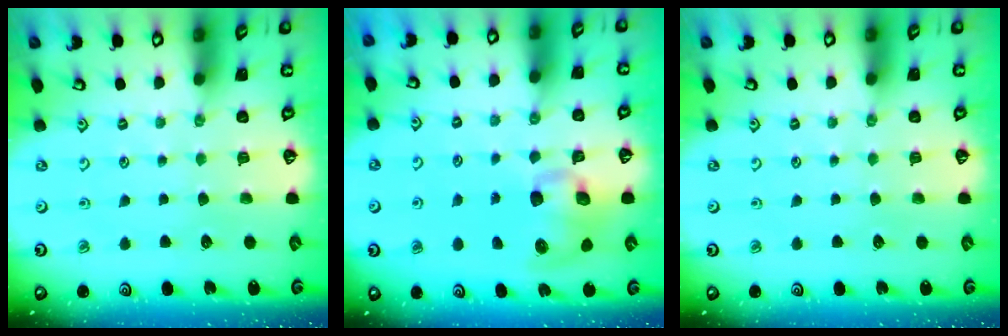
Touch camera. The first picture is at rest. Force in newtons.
{"total": 9.9, "press": 9.8, "slide": 1.3}
{"total": 0.0}